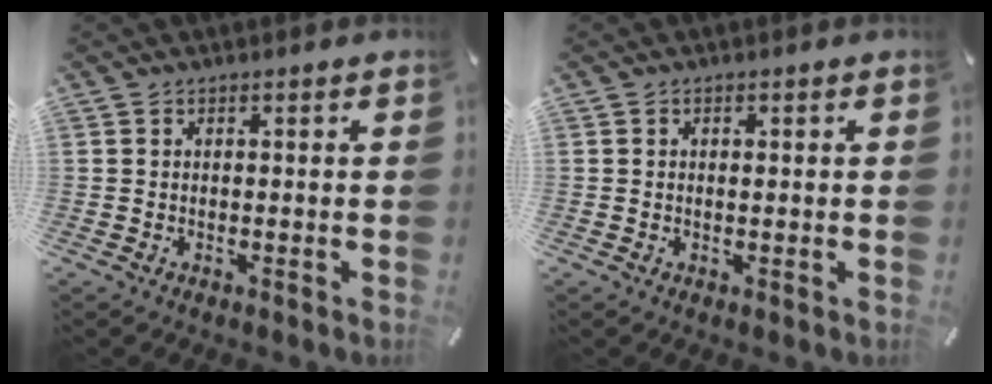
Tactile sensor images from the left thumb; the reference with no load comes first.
{"total": 0.7, "force": [0.1, 0.4, 0.5], "torque": [-0.011, 0.002, 0.001]}